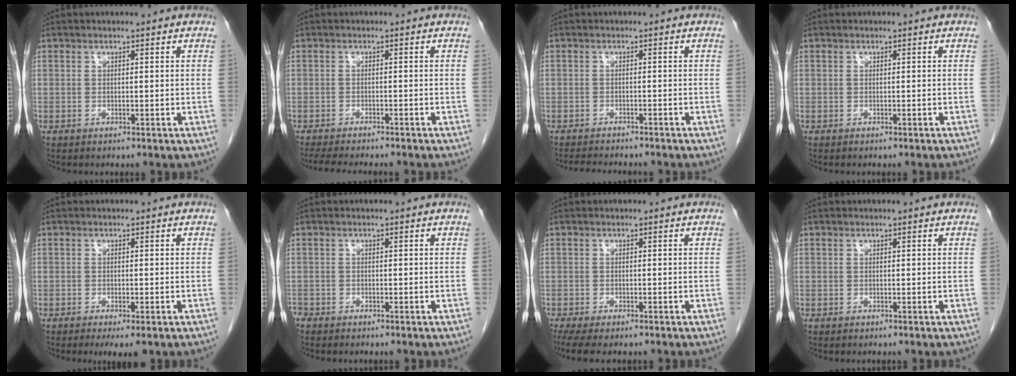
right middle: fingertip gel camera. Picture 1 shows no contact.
{"total": 9.9, "force": [-8.7, 1.3, 4.6], "torque": [-0.060, -0.014, -0.120]}
{"total": 6.5, "force": [-5.9, 1.0, 2.5], "torque": [-0.032, -0.007, -0.084]}
{"total": 0.7, "force": [-0.6, -0.1, 0.4], "torque": [0.002, 0.003, -0.008]}
{"total": 3.1, "force": [-1.9, 0.7, 2.3], "torque": [-0.032, -0.009, -0.024]}
{"total": 1.4, "force": [-1.2, 0.7, 0.2], "torque": [-0.012, -0.001, -0.024]}
{"total": 6.1, "force": [-4.6, 1.8, 3.6], "torque": [-0.057, -0.013, -0.074]}
{"total": 0.0}